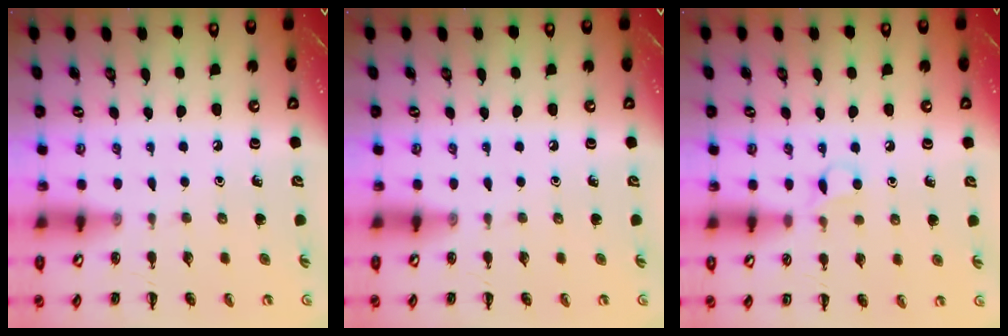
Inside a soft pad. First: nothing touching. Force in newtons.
{"total": 0.0}
{"total": 3.6, "press": 3.5, "slide": 1.1}